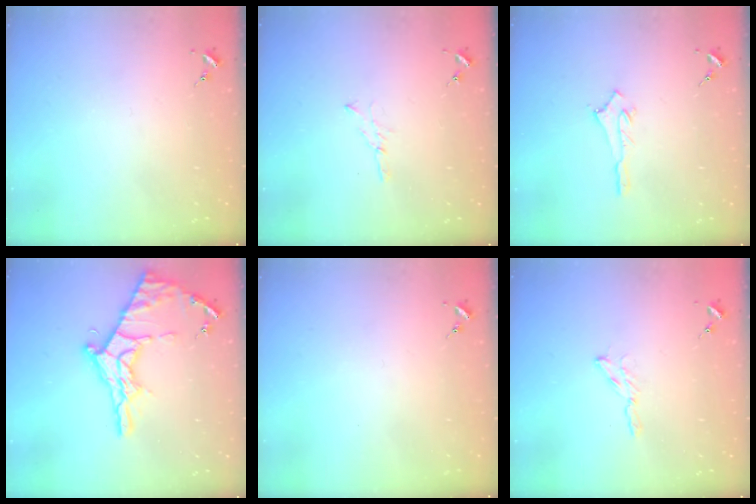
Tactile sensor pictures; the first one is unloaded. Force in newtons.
{"total": 2.8, "press": 2.8, "slide": 0.3}
{"total": 2.6, "press": 2.6, "slide": 0.2}
{"total": 21.5, "press": 21.4, "slide": 1.7}
{"total": 0.0}
{"total": 3.1, "press": 3.1, "slide": 0.4}